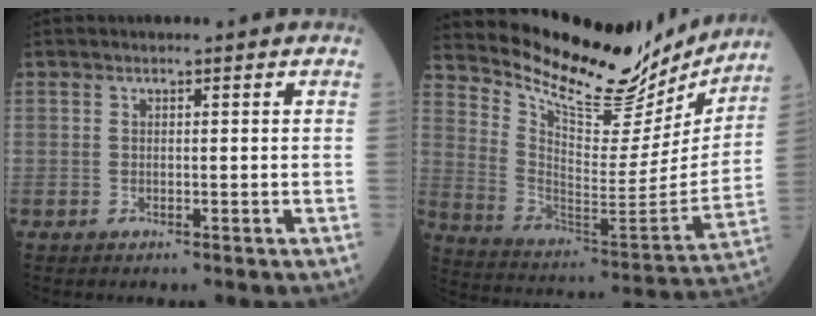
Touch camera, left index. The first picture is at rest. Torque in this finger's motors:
{"motor_torque": [1.07, -1.07, 0.57, 0.10]}